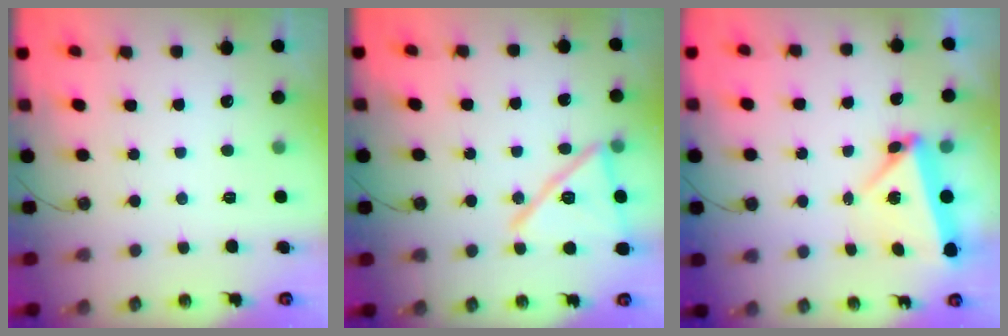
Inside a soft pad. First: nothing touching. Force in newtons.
{"total": 17.8, "press": 16.7, "slide": 6.1}
{"total": 5.5, "press": 5.5, "slide": 0.2}